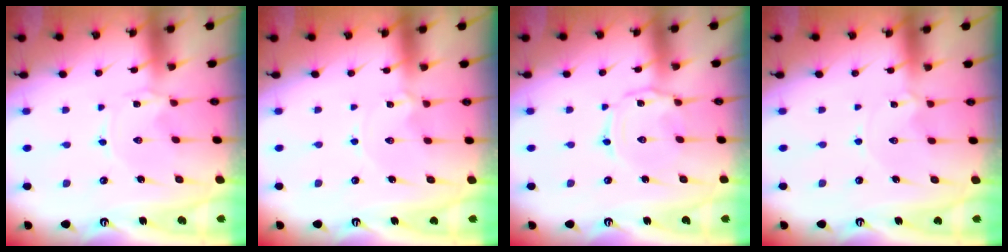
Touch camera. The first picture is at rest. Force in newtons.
{"total": 0.0}
{"total": 2.5, "press": 2.4, "slide": 0.4}
{"total": 1.1, "press": 1.0, "slide": 0.1}